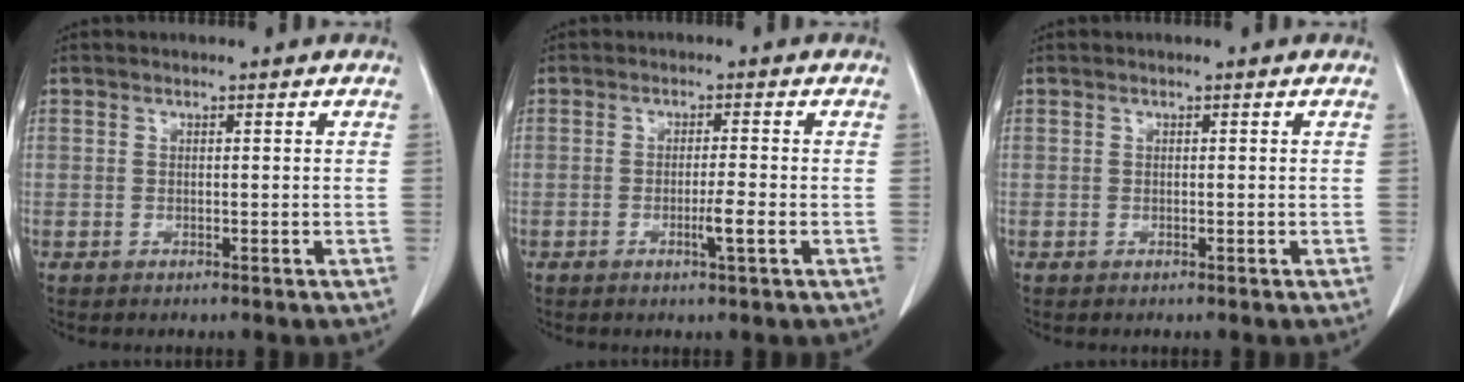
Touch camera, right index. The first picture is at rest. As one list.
[{"total": 2.9, "force": [-1.0, -0.3, 2.7], "torque": [-0.046, -0.004, -0.017]}, {"total": 0.0}]